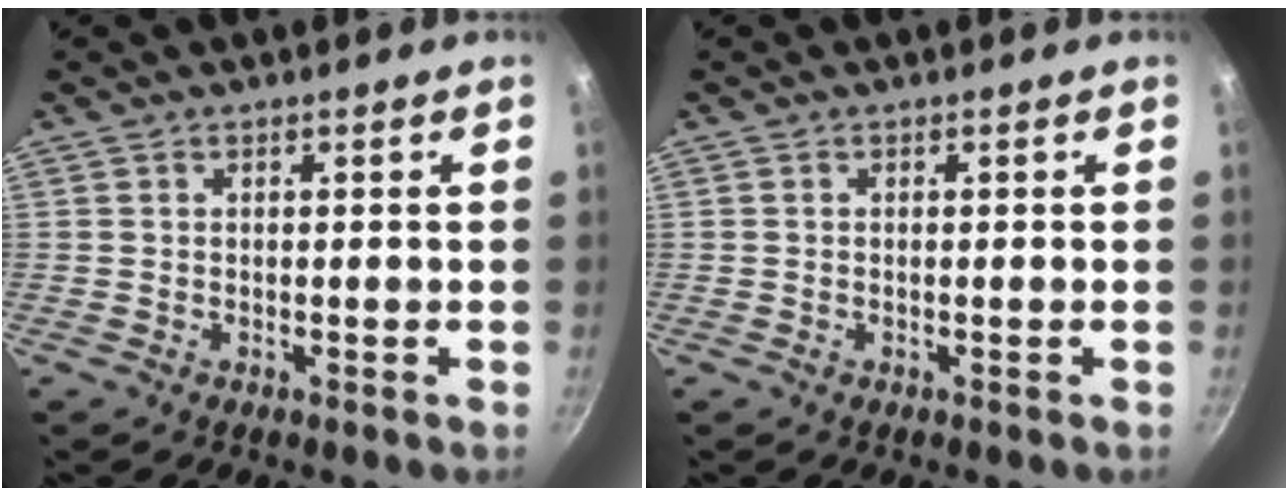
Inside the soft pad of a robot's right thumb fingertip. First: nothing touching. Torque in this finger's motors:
{"motor_torque": [-0.32, 0.20, -0.25, 0.14, 0.05]}